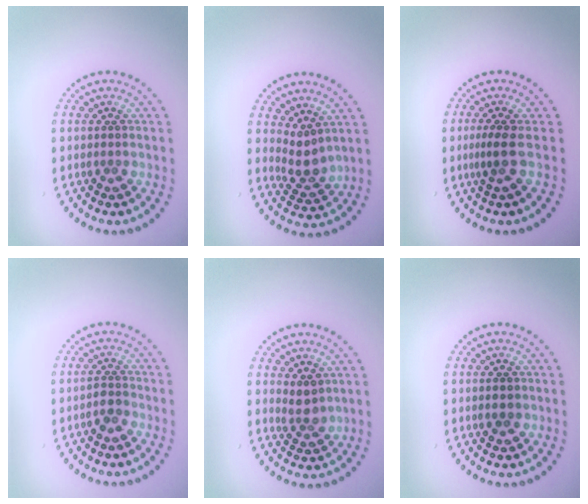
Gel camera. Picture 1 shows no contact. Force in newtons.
{"total": 2.4, "press": 1.6, "slide": 1.8}
{"total": 1.9, "press": 1.4, "slide": 1.3}
{"total": 1.5, "press": 1.2, "slide": 0.9}
{"total": 1.9, "press": 1.5, "slide": 1.2}
{"total": 1.4, "press": 1.4, "slide": 0.1}